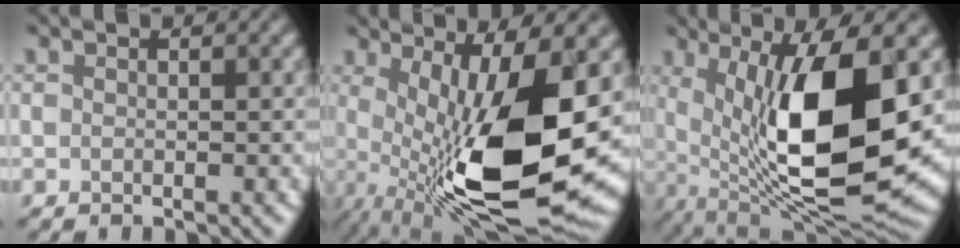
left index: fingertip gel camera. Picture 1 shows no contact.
{"total": 15.6, "force": [-1.0, 5.0, 14.8], "torque": [-0.236, -0.020, -0.003]}
{"total": 13.9, "force": [1.1, 4.8, 13.0], "torque": [-0.222, -0.025, 0.025]}